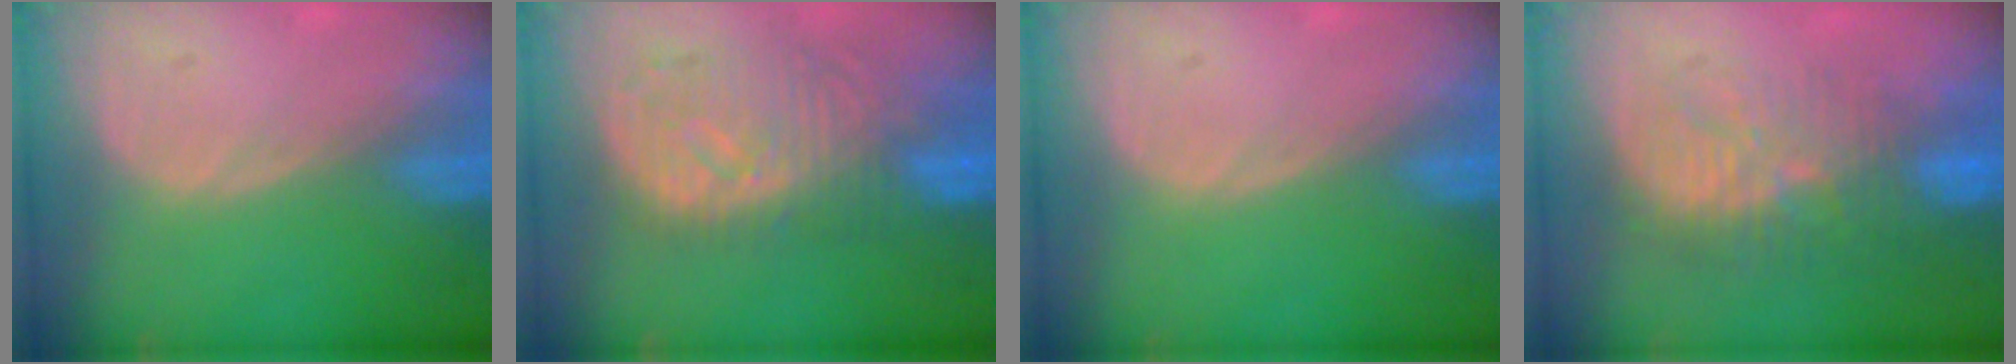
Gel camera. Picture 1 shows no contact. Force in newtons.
{"total": 10.6, "press": 9.4, "slide": 4.8}
{"total": 0.0}
{"total": 9.3, "press": 9.0, "slide": 2.1}